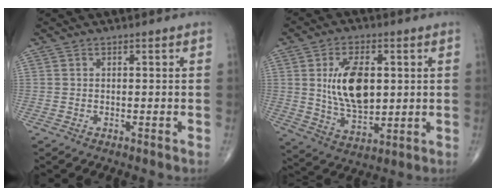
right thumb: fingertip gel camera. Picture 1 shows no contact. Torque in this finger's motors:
{"motor_torque": [1.10, 1.15, 0.84, 0.07, 0.11]}